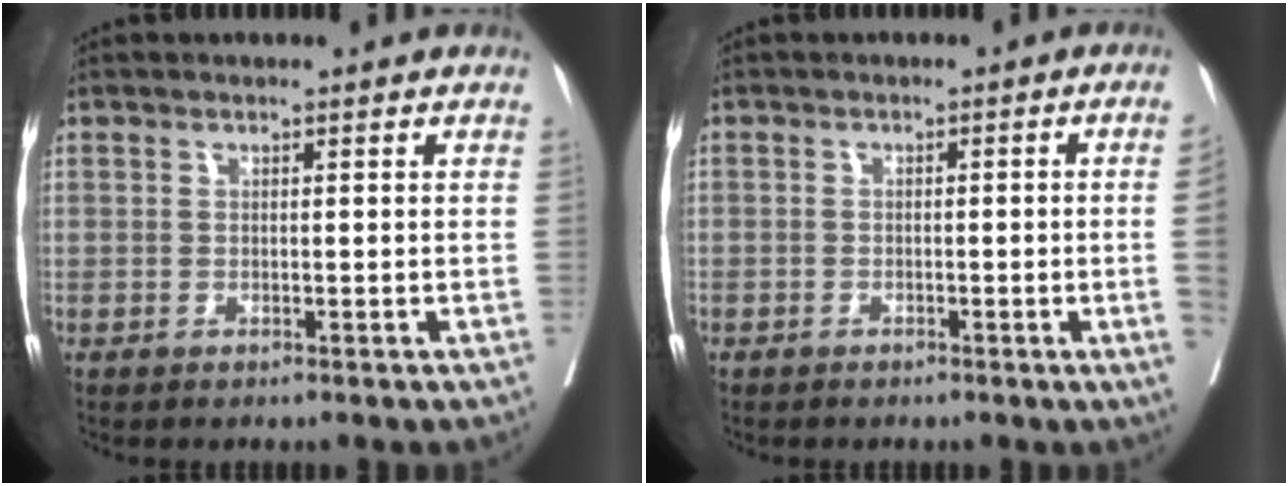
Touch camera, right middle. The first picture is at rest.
{"total": 2.6, "force": [-0.8, -0.2, 2.5], "torque": [-0.029, 0.004, -0.013]}